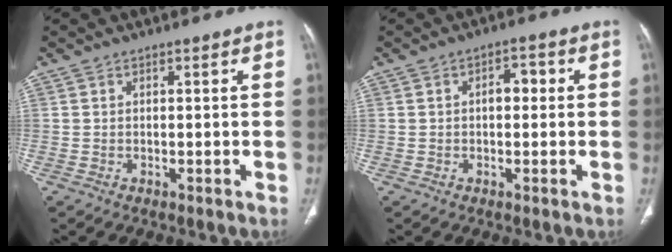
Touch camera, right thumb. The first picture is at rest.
{"total": 3.6, "force": [0.2, 2.2, 2.8], "torque": [-0.032, 0.014, -0.001]}